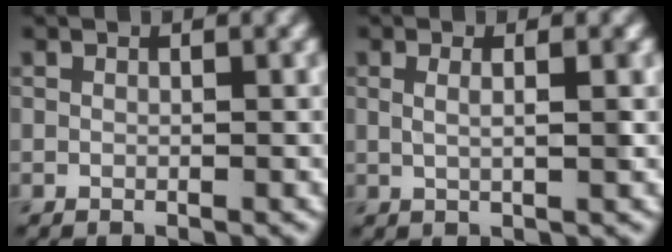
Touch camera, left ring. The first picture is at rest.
{"total": 2.8, "force": [0.8, 1.1, 2.4], "torque": [-0.017, 0.002, -0.004]}